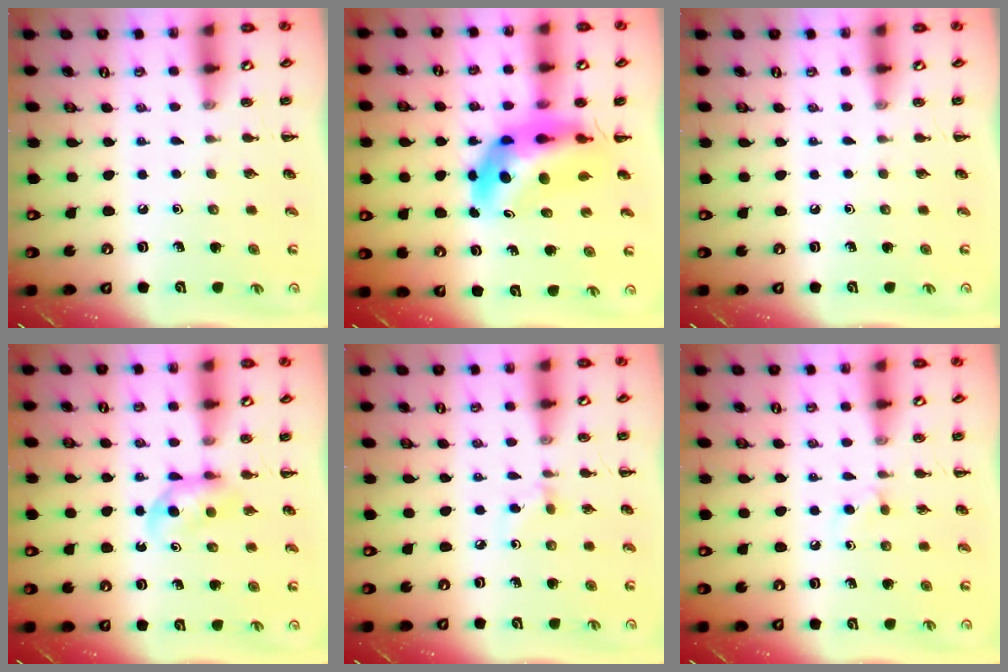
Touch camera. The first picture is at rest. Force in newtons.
{"total": 11.0, "press": 10.4, "slide": 3.5}
{"total": 0.0}
{"total": 4.5, "press": 4.3, "slide": 1.4}
{"total": 2.7, "press": 2.5, "slide": 1.0}
{"total": 2.2, "press": 2.0, "slide": 1.0}